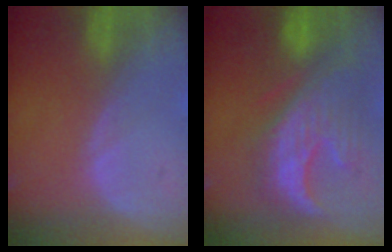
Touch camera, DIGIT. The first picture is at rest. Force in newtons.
{"total": 10.0, "press": 9.8, "slide": 1.9}